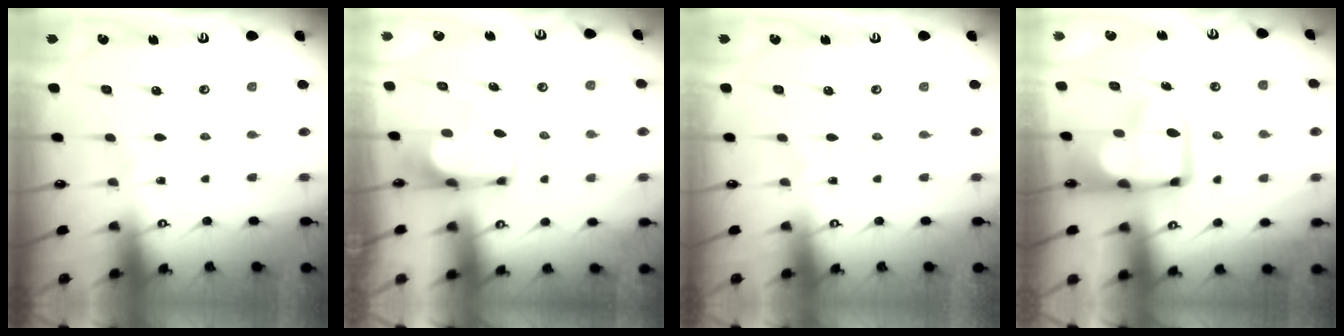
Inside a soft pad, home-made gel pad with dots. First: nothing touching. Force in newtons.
{"total": 0.9, "press": 0.2, "slide": 0.9}
{"total": 0.0}
{"total": 10.6, "press": 10.5, "slide": 1.2}